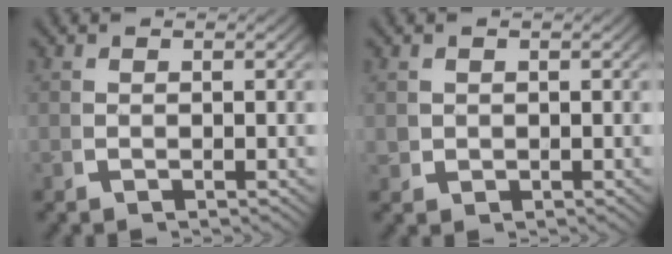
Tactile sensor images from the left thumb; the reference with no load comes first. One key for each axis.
{"total": 1.3, "fx": 0.4, "fy": 1.2, "fz": 0.3, "tx": -0.010, "ty": -0.012, "tz": 0.014}